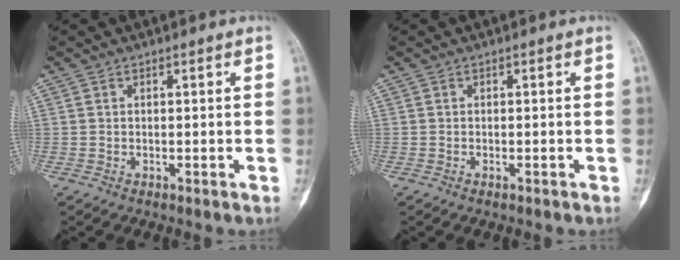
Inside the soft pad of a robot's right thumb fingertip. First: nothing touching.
{"total": 0.5, "force": [-0.3, 0.2, 0.3], "torque": [-0.008, 0.004, -0.004]}